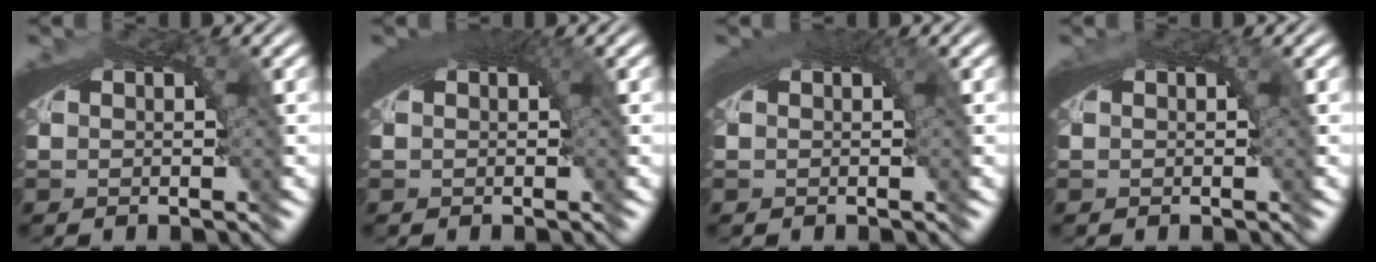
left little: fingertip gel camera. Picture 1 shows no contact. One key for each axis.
{"total": 2.3, "fx": 1.1, "fy": 0.6, "fz": 1.9, "tx": -0.017, "ty": 0.011, "tz": 0.012}
{"total": 1.7, "fx": 0.9, "fy": 0.4, "fz": 1.4, "tx": -0.011, "ty": 0.009, "tz": 0.011}
{"total": 0.0}